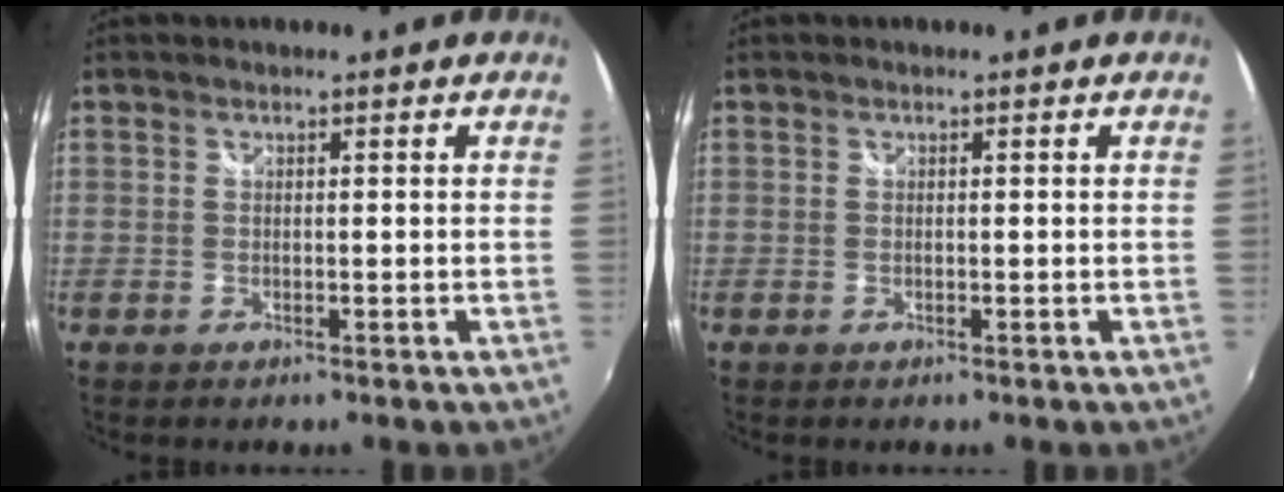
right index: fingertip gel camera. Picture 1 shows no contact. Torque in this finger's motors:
{"motor_torque": [-0.04, 0.04, 0.02, 0.00]}